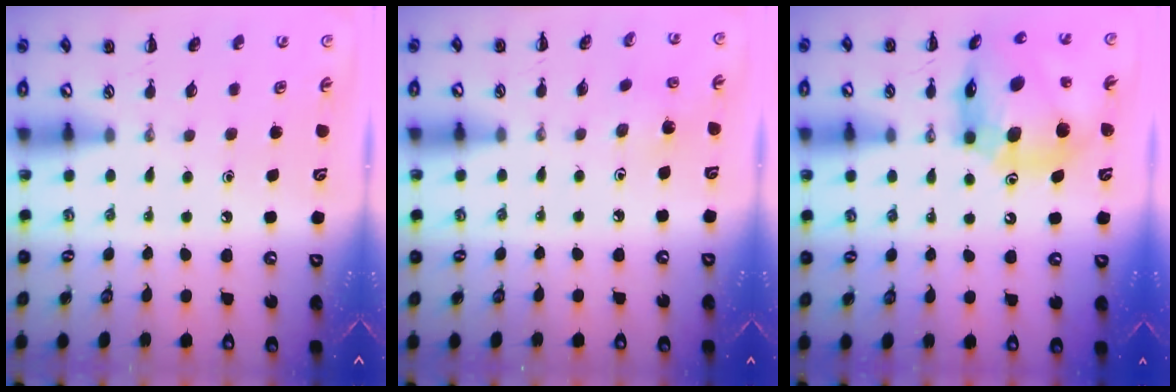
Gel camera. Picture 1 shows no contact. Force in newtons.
{"total": 3.1, "press": 2.9, "slide": 1.0}
{"total": 17.1, "press": 16.3, "slide": 5.0}